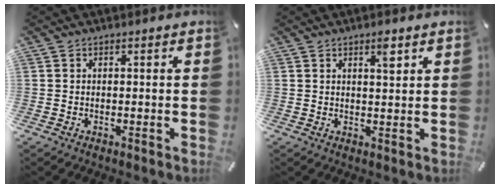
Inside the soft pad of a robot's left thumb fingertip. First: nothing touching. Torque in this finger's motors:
{"motor_torque": [0.44, 0.37, 0.18, -0.26, 0.19]}